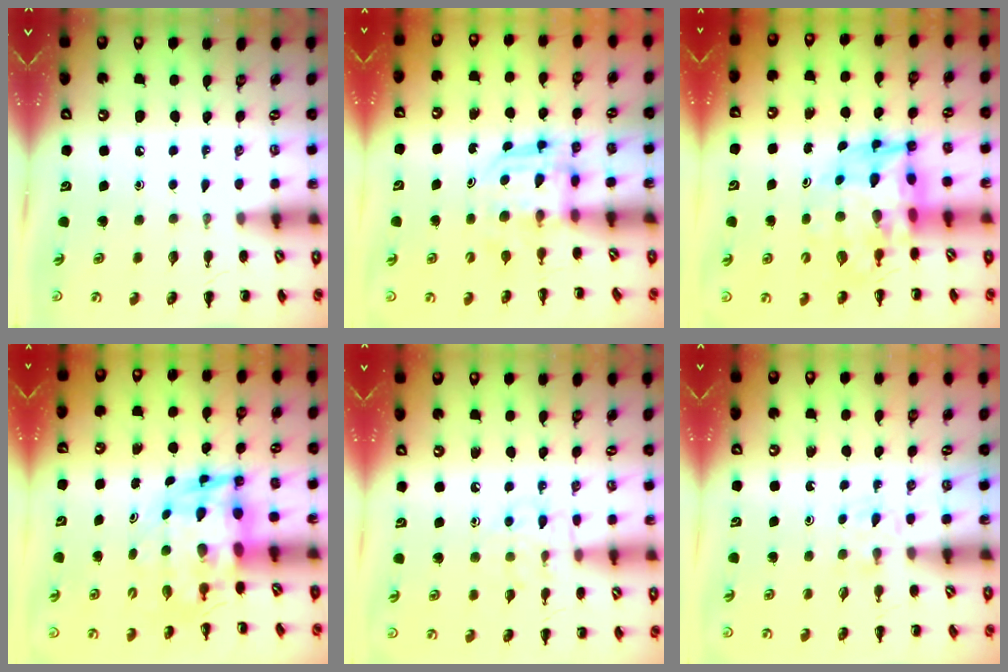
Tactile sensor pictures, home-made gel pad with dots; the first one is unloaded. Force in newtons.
{"total": 3.2, "press": 3.2, "slide": 0.2}
{"total": 10.4, "press": 9.9, "slide": 3.1}
{"total": 5.9, "press": 5.7, "slide": 1.6}
{"total": 8.0, "press": 8.0, "slide": 0.7}
{"total": 2.9, "press": 2.7, "slide": 1.1}